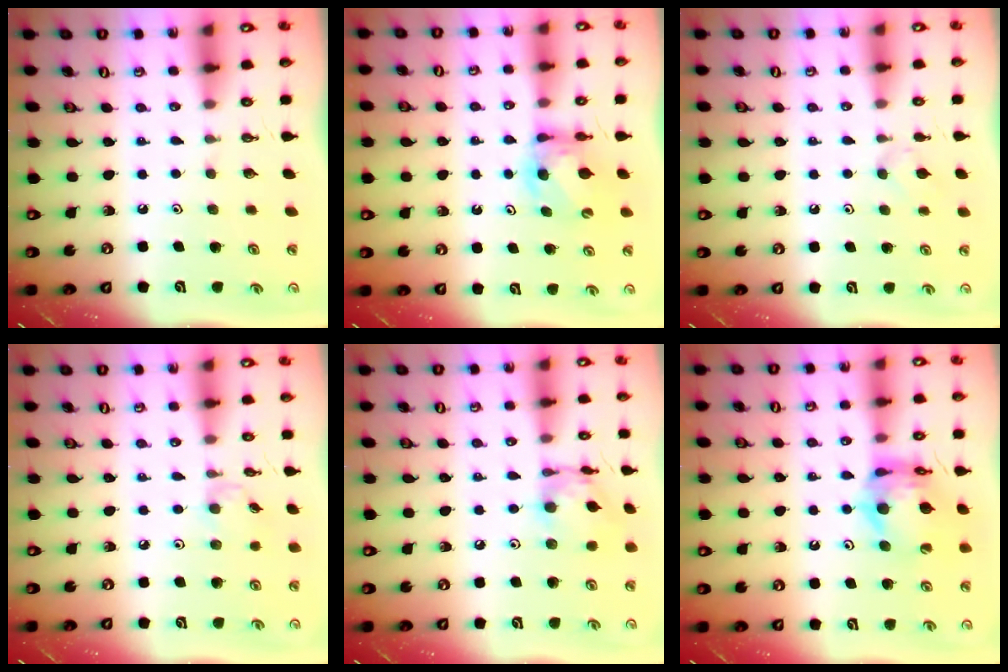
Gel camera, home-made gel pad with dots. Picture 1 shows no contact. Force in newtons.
{"total": 6.4, "press": 6.4, "slide": 0.5}
{"total": 4.1, "press": 4.0, "slide": 0.8}
{"total": 3.0, "press": 3.0, "slide": 0.4}
{"total": 12.1, "press": 12.1, "slide": 0.9}
{"total": 13.1, "press": 13.0, "slide": 1.3}